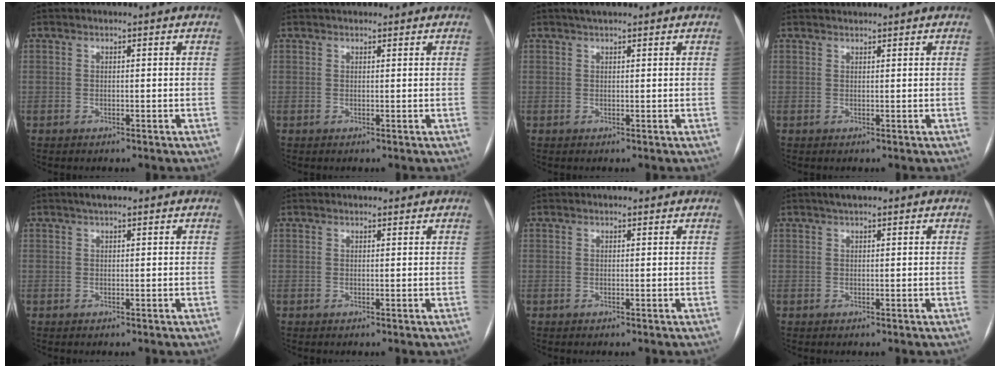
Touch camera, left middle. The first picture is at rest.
{"total": 2.3, "force": [1.9, 0.9, 0.8], "torque": [-0.007, 0.024, 0.028]}
{"total": 2.4, "force": [1.9, 0.5, 1.4], "torque": [-0.020, 0.017, 0.031]}
{"total": 1.2, "force": [1.1, -0.2, -0.1], "torque": [-0.002, 0.014, 0.026]}
{"total": 2.2, "force": [1.7, 0.5, 1.4], "torque": [-0.022, 0.015, 0.026]}
{"total": 2.7, "force": [2.4, 0.6, 0.9], "torque": [-0.008, 0.017, 0.034]}
{"total": 1.6, "force": [1.5, 0.5, 0.5], "torque": [-0.006, 0.015, 0.019]}
{"total": 2.3, "force": [1.8, 0.5, 1.4], "torque": [-0.023, 0.015, 0.029]}